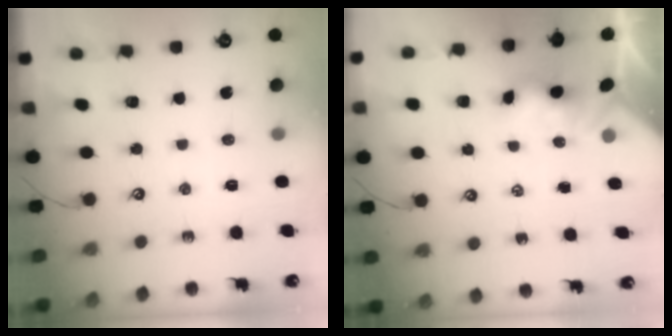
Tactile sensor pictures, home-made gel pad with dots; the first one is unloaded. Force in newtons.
{"total": 3.4, "press": 3.4, "slide": 0.3}